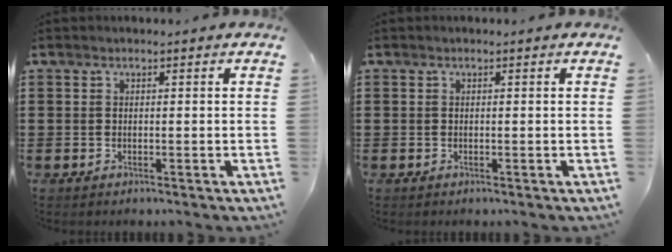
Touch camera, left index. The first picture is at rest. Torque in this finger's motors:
{"motor_torque": [-0.01, -0.01, 0.00, 0.00]}